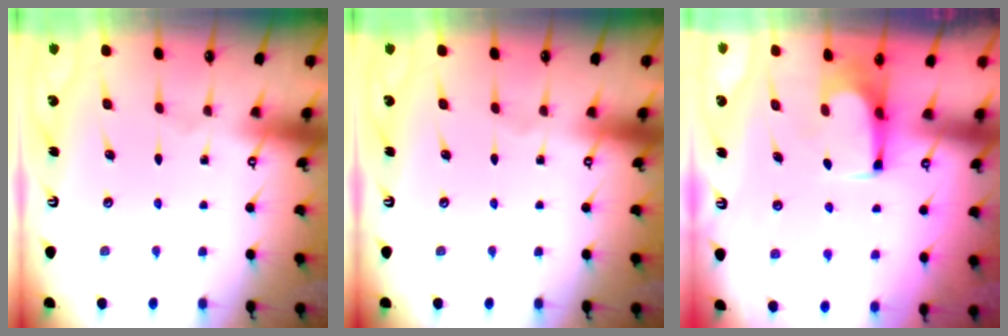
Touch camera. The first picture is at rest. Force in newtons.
{"total": 0.0}
{"total": 1.5, "press": 1.4, "slide": 0.2}